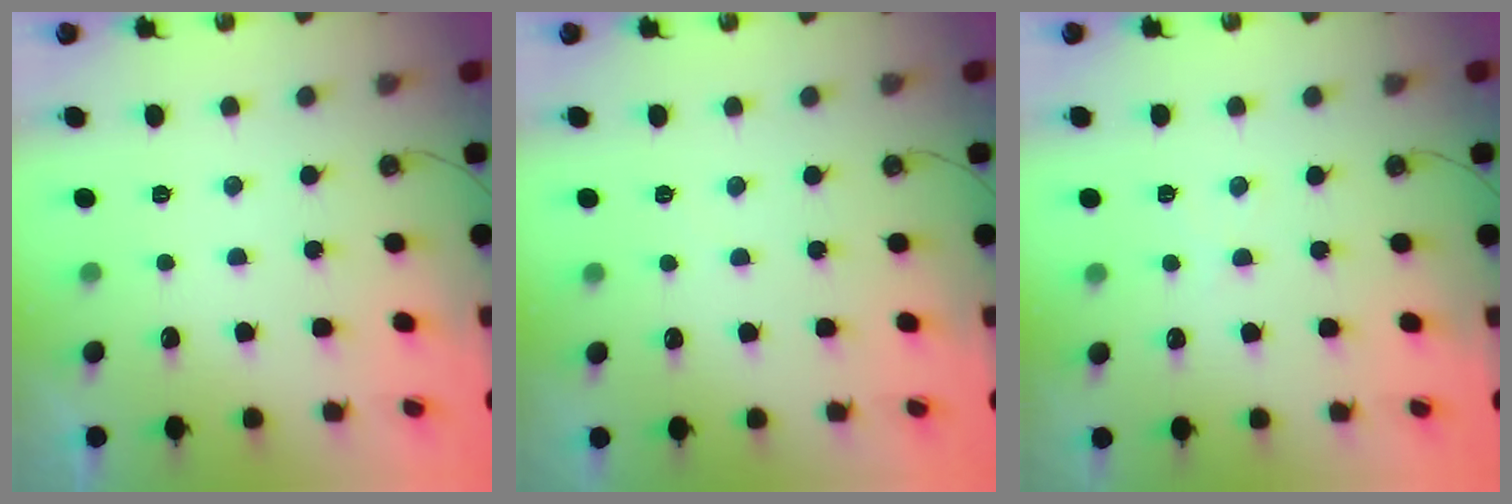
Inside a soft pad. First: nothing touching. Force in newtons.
{"total": 2.9, "press": 2.9, "slide": 0.4}
{"total": 4.0, "press": 4.0, "slide": 0.6}